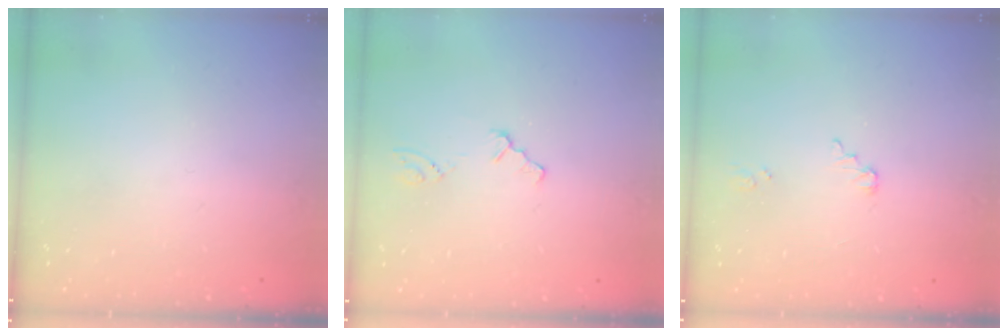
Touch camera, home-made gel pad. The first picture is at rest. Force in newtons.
{"total": 0.0}
{"total": 2.5, "press": 2.5, "slide": 0.1}